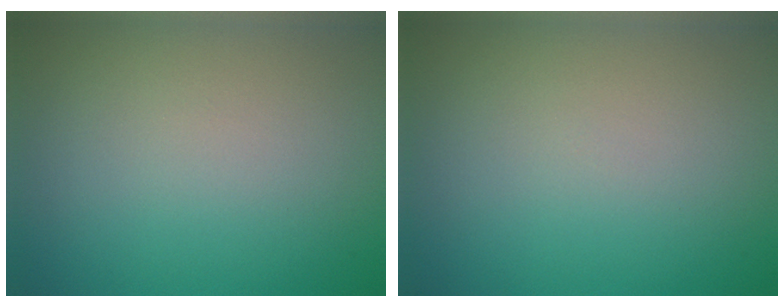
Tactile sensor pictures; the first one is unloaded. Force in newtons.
{"total": 0.0}